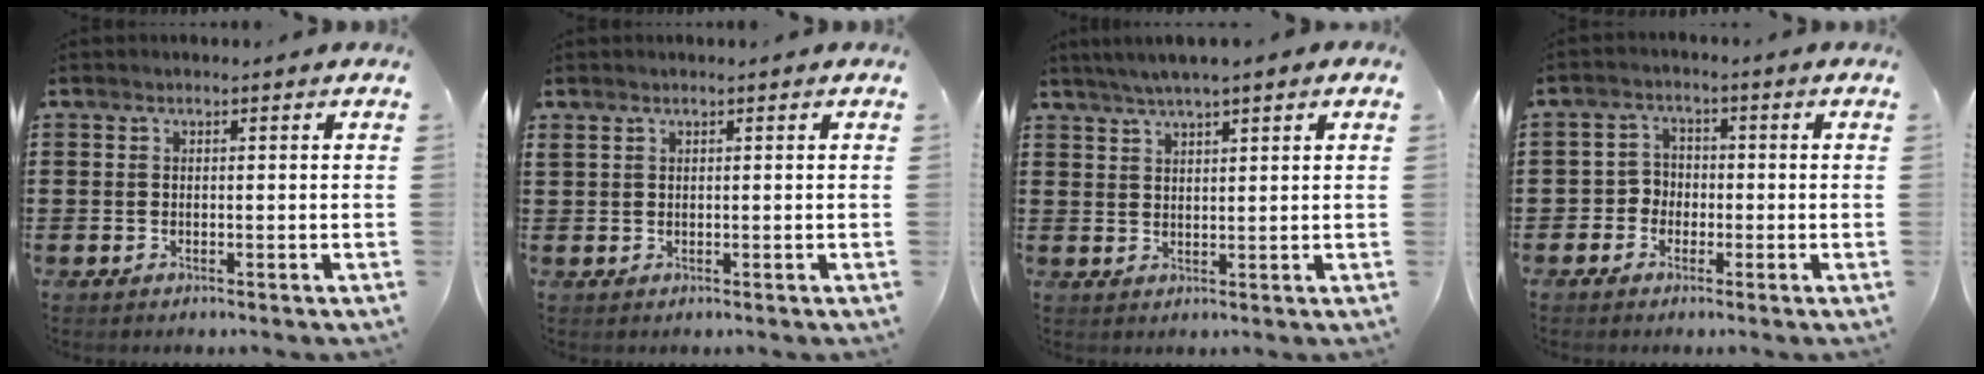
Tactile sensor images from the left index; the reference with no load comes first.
{"total": 0.7, "force": [0.5, 0.3, 0.3], "torque": [-0.008, 0.003, 0.010]}
{"total": 2.9, "force": [2.3, 0.0, 1.8], "torque": [-0.037, 0.001, 0.043]}
{"total": 3.1, "force": [-1.4, 2.6, 0.8], "torque": [-0.025, 0.008, -0.033]}